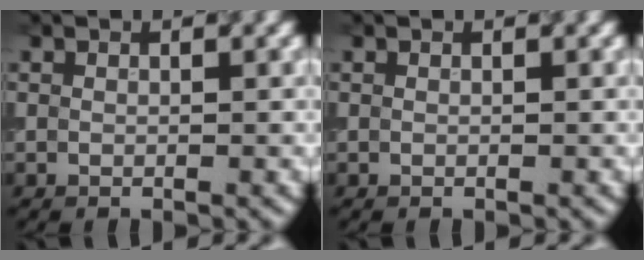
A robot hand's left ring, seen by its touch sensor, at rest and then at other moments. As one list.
[{"total": 0.0}]